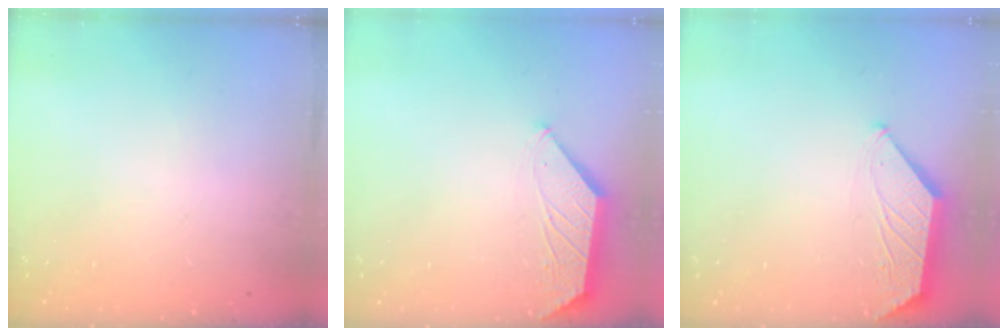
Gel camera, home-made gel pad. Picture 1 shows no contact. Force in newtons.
{"total": 1.6, "press": 1.6, "slide": 0.4}
{"total": 1.6, "press": 1.6, "slide": 0.3}